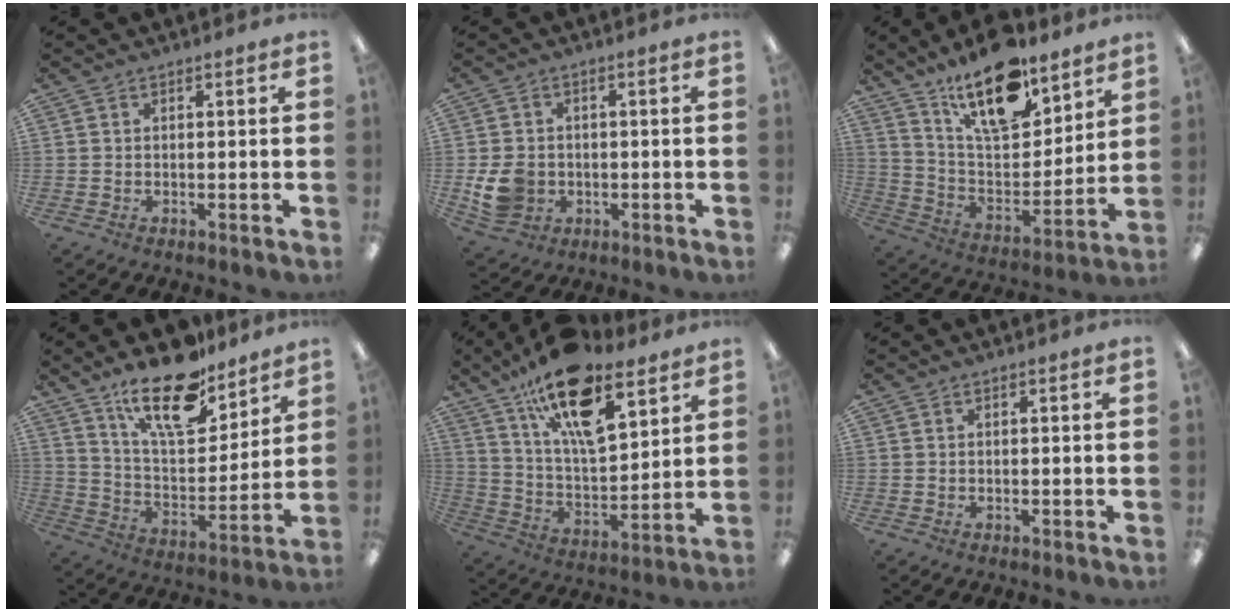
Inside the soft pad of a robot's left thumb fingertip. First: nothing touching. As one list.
[{"total": 7.6, "force": [-1.2, 6.5, 3.7], "torque": [-0.076, 0.010, -0.020]}, {"total": 20.2, "force": [14.4, 8.3, 11.5], "torque": [-0.190, -0.090, 0.250]}, {"total": 19.7, "force": [14.5, 7.7, 10.9], "torque": [-0.185, -0.083, 0.248]}, {"total": 21.2, "force": [13.7, 8.7, 13.7], "torque": [-0.230, -0.073, 0.236]}, {"total": 0.0}]